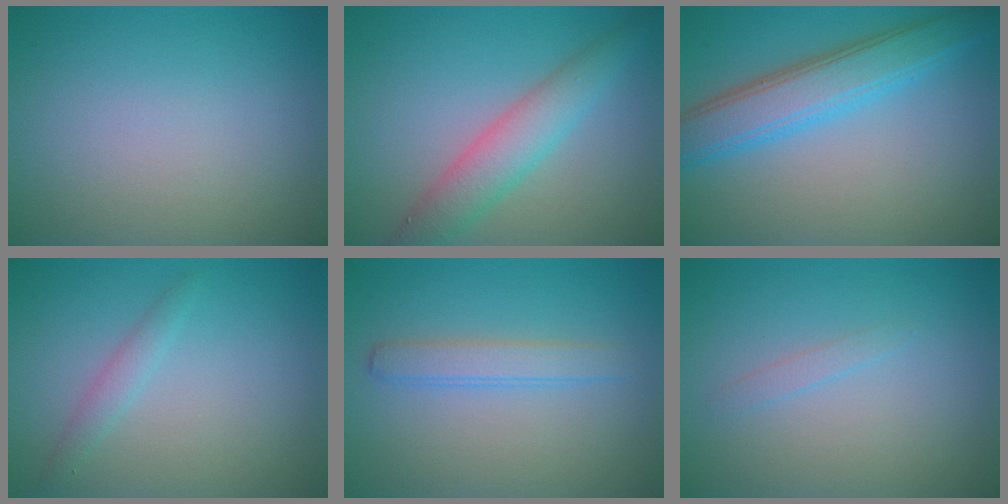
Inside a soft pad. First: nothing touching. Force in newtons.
{"total": 4.2, "press": 4.2, "slide": 0.2}
{"total": 5.5, "press": 5.5, "slide": 0.2}
{"total": 1.4, "press": 1.4, "slide": 0.0}
{"total": 2.1, "press": 2.1, "slide": 0.1}
{"total": 0.8, "press": 0.8, "slide": 0.1}